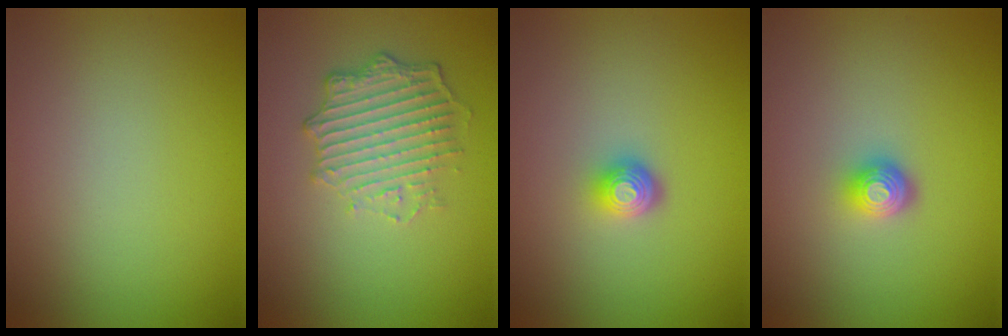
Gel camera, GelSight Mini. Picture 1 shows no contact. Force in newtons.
{"total": 4.1, "press": 3.2, "slide": 2.5}
{"total": 1.9, "press": 1.4, "slide": 1.3}
{"total": 2.0, "press": 1.4, "slide": 1.4}